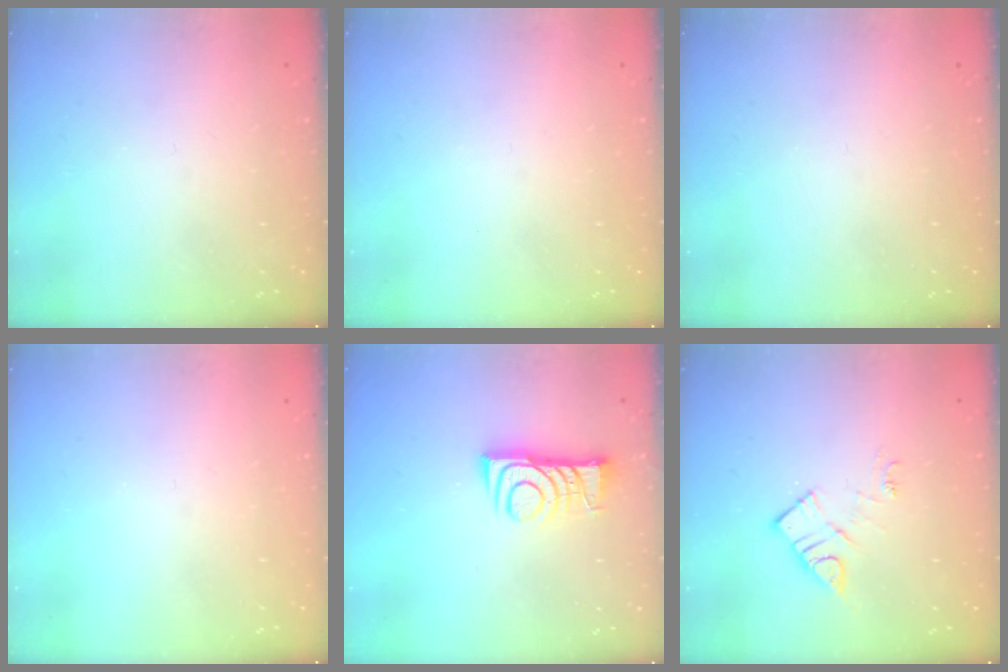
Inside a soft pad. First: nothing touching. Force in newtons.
{"total": 0.0}
{"total": 0.0}
{"total": 0.0}
{"total": 8.7, "press": 8.6, "slide": 0.8}
{"total": 8.8, "press": 8.8, "slide": 0.2}